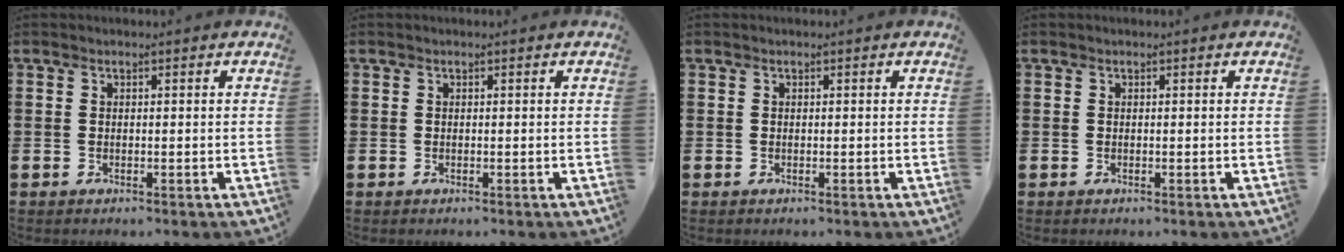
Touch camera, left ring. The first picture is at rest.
{"total": 0.0}
{"total": 0.0}
{"total": 0.0}